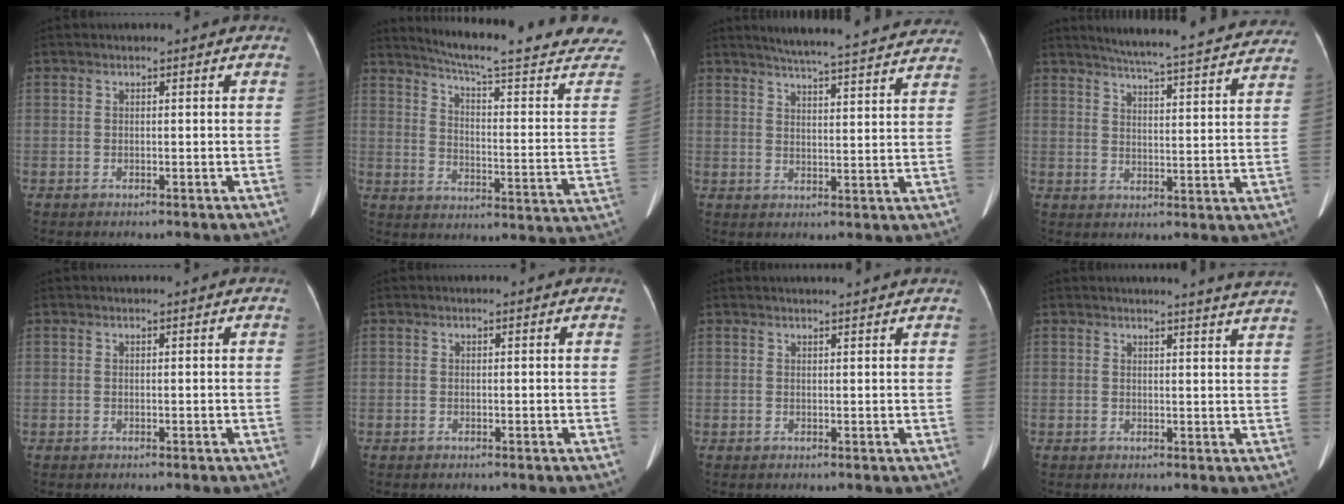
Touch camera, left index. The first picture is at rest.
{"total": 25.2, "force": [22.6, 0.7, 11.2], "torque": [-0.159, -0.084, 0.277]}
{"total": 21.2, "force": [19.5, 1.9, 8.1], "torque": [-0.117, -0.011, 0.240]}
{"total": 24.0, "force": [22.0, 2.0, 9.4], "torque": [-0.139, -0.030, 0.269]}
{"total": 0.0}
{"total": 0.0}
{"total": 4.8, "force": [4.5, -0.4, 1.5], "torque": [-0.018, 0.019, 0.051]}
{"total": 8.5, "force": [8.0, -1.3, 2.4], "torque": [-0.026, -0.031, 0.071]}